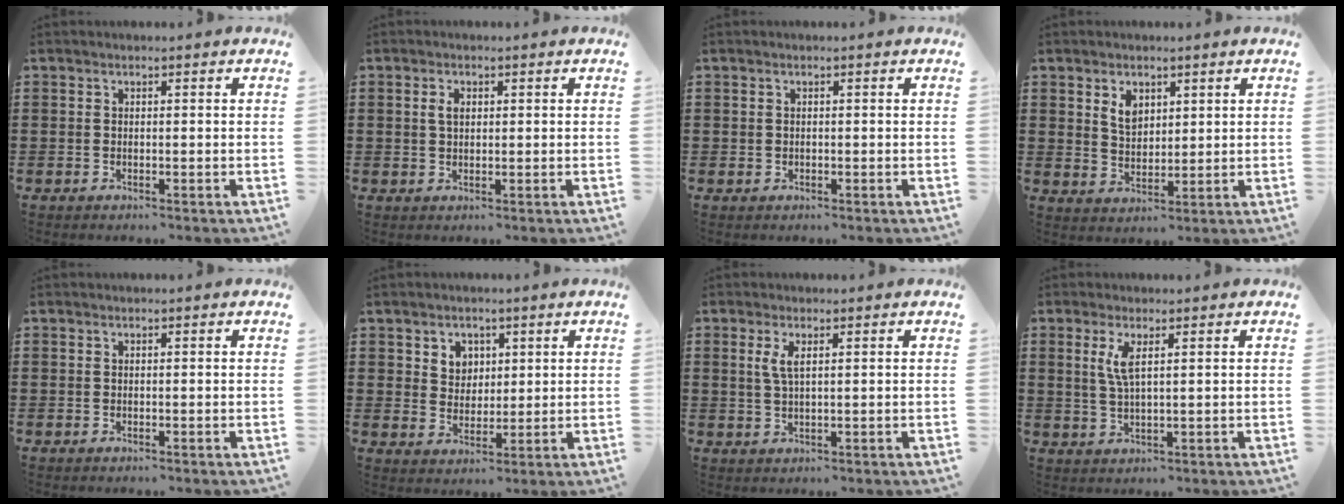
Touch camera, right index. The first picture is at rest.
{"total": 2.1, "force": [0.5, 1.2, 1.7], "torque": [-0.037, 0.007, 0.007]}
{"total": 0.6, "force": [0.1, 0.5, 0.2], "torque": [-0.005, 0.003, 0.002]}
{"total": 3.9, "force": [2.0, 2.5, 2.2], "torque": [-0.052, 0.009, 0.036]}
{"total": 0.0}
{"total": 3.9, "force": [1.9, 3.3, 0.7], "torque": [-0.022, 0.008, 0.033]}
{"total": 2.8, "force": [1.0, 0.8, 2.4], "torque": [-0.052, 0.005, 0.016]}
{"total": 3.6, "force": [1.4, 0.8, 3.3], "torque": [-0.071, 0.002, 0.022]}